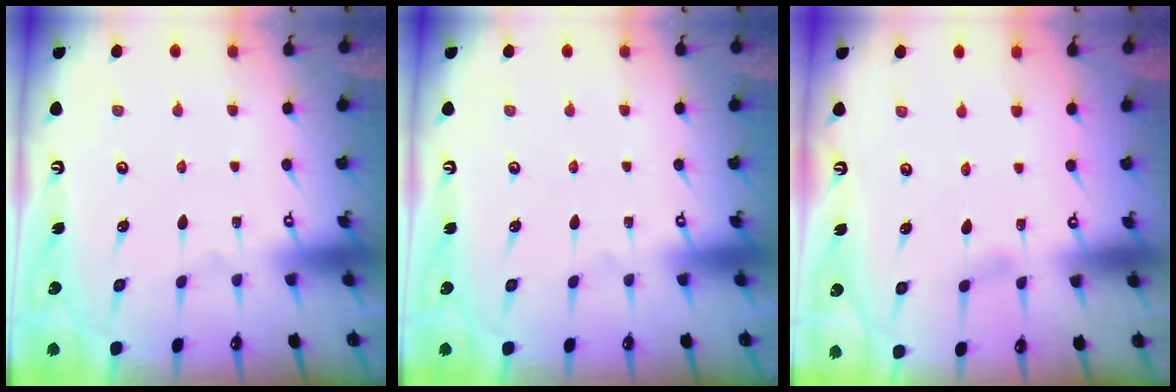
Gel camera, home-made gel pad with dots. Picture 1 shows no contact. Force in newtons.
{"total": 0.0}
{"total": 2.9, "press": 2.9, "slide": 0.4}